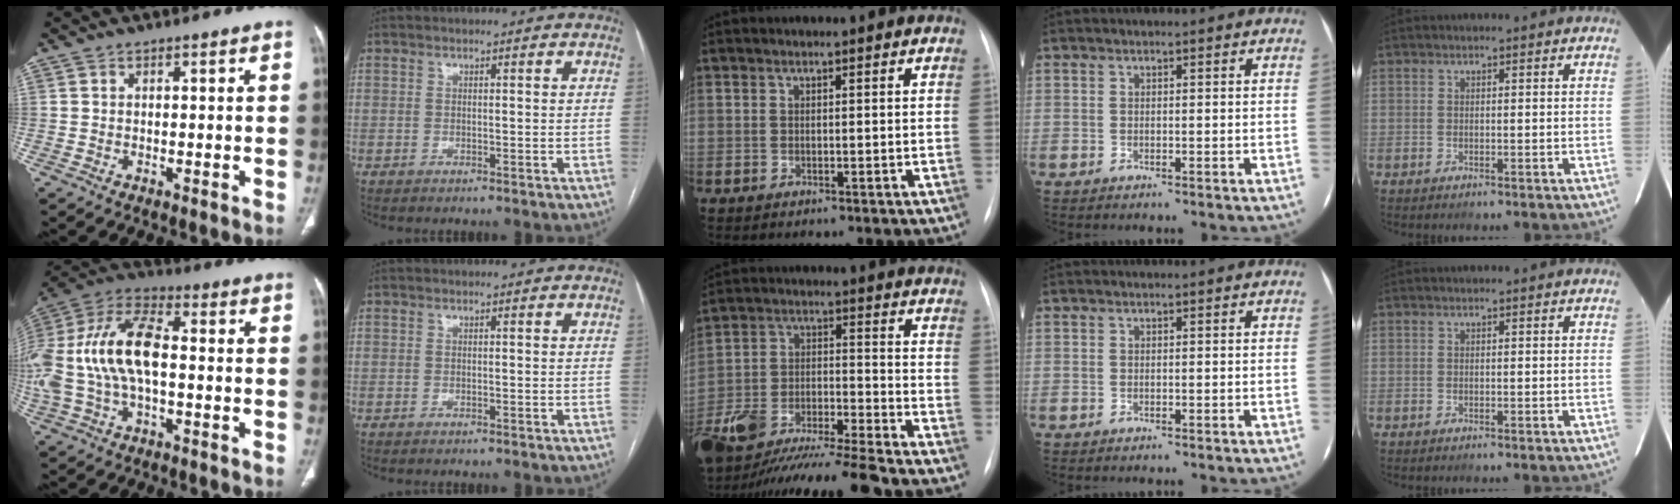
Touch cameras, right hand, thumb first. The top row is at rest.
{"thumb": {"total": 19.7, "force": [-0.7, 10.4, 16.7], "torque": [-0.372, 0.037, -0.013]}, "middle": {"total": 20.3, "force": [-17.8, 0.5, 9.8], "torque": [-0.193, -0.030, -0.305]}}